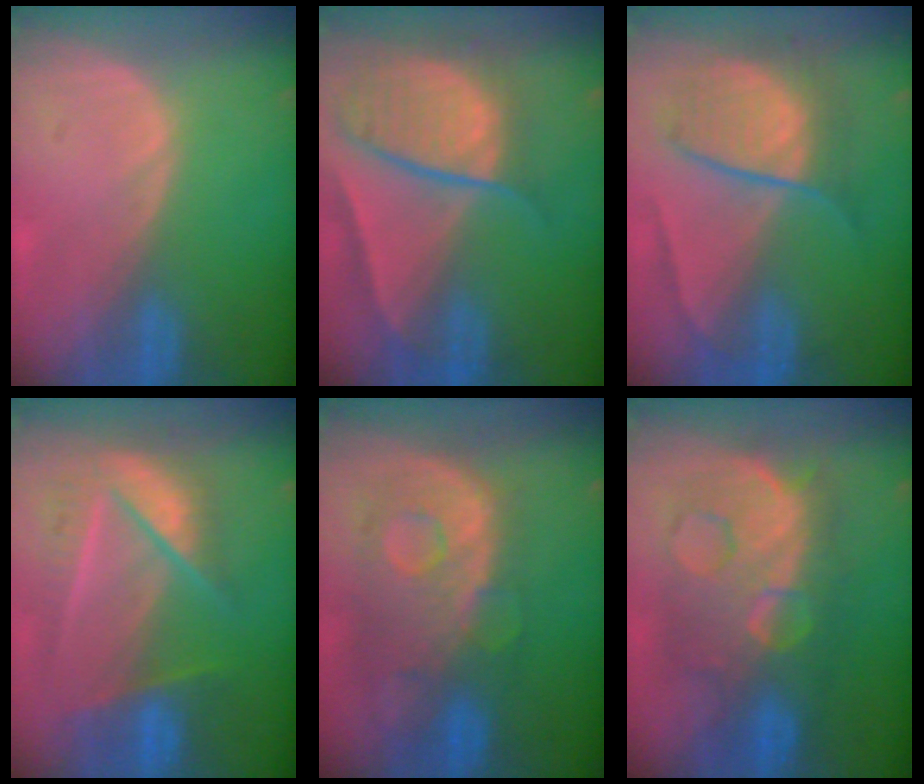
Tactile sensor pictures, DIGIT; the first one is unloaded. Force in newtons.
{"total": 10.4, "press": 8.8, "slide": 5.6}
{"total": 7.6, "press": 7.6, "slide": 0.3}
{"total": 9.0, "press": 8.1, "slide": 3.8}
{"total": 11.2, "press": 9.7, "slide": 5.6}
{"total": 12.1, "press": 12.0, "slide": 1.4}